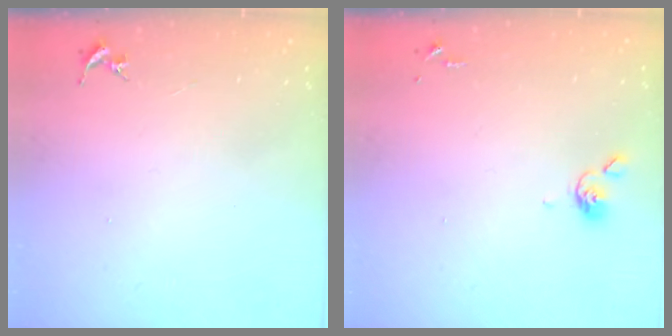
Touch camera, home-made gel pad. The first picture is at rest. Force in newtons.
{"total": 4.6, "press": 4.5, "slide": 0.5}